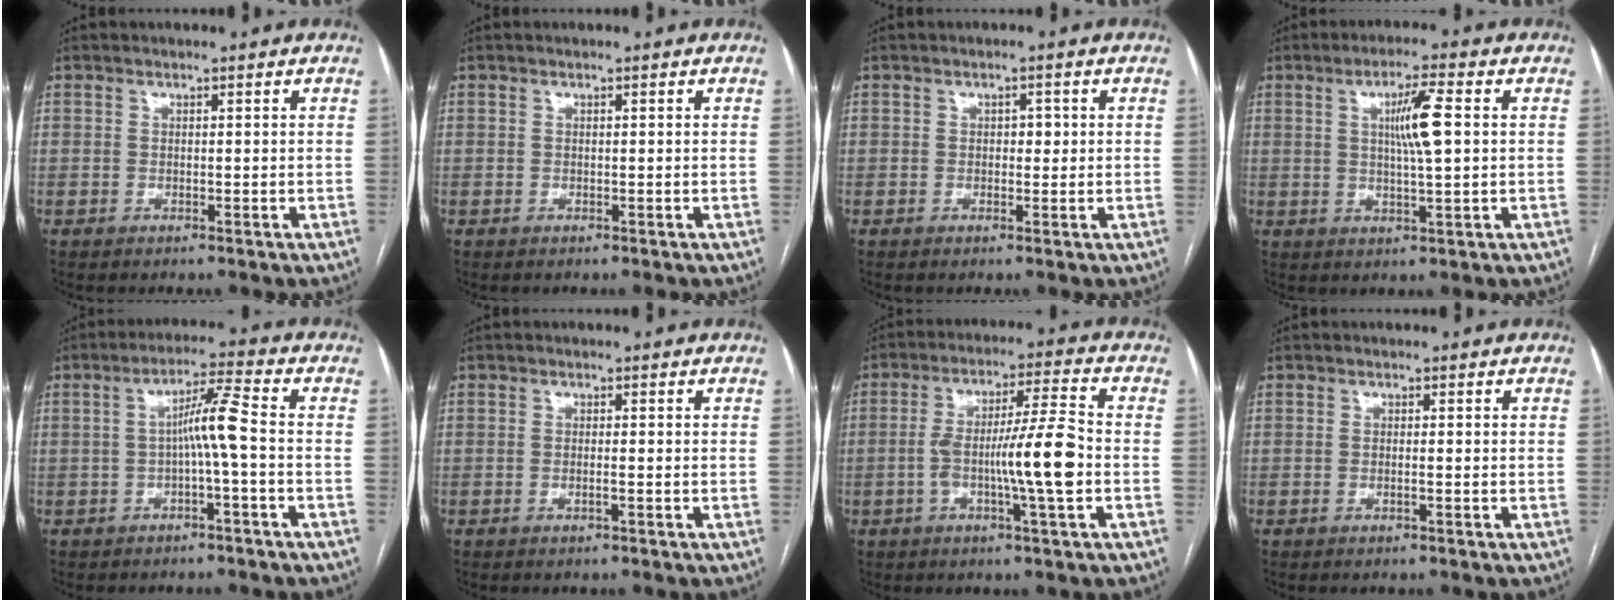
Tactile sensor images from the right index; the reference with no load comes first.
{"total": 0.0}
{"total": 1.6, "force": [0.2, 1.0, 1.2], "torque": [-0.013, 0.005, 0.001]}
{"total": 6.6, "force": [1.2, 0.1, 6.5], "torque": [-0.114, 0.001, 0.020]}
{"total": 5.8, "force": [-0.8, -0.5, 5.7], "torque": [-0.100, 0.019, -0.012]}
{"total": 0.9, "force": [-0.4, -0.1, 0.8], "torque": [-0.018, 0.000, -0.006]}
{"total": 11.0, "force": [-2.2, -0.1, 10.8], "torque": [-0.191, 0.007, -0.043]}
{"total": 0.6, "force": [-0.2, -0.1, 0.6], "torque": [-0.013, 0.000, -0.004]}